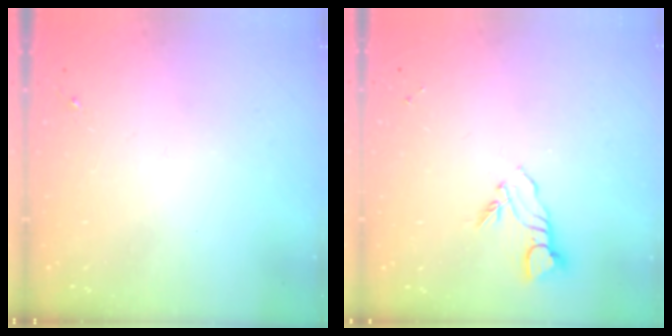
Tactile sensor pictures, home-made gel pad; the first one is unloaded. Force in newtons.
{"total": 4.9, "press": 4.9, "slide": 0.1}